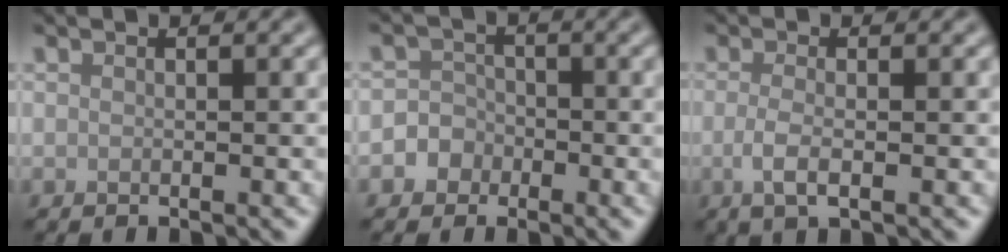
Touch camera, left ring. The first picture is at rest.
{"total": 3.4, "force": [-1.6, 3.0, 0.4], "torque": [0.026, 0.005, -0.040]}
{"total": 2.4, "force": [-0.5, 0.8, 2.2], "torque": [-0.043, -0.006, -0.011]}